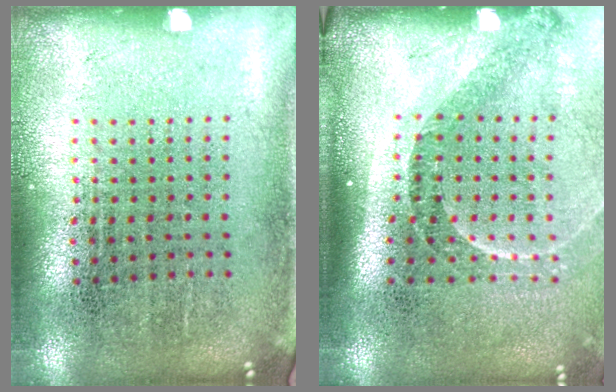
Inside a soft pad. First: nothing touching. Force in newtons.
{"total": 1.6, "press": 1.3, "slide": 0.9}